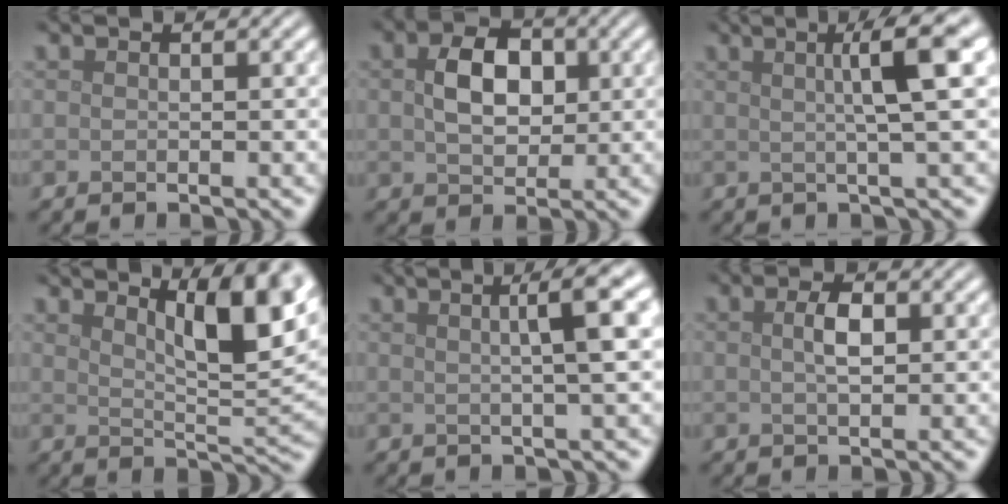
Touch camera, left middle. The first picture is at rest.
{"total": 4.4, "force": [0.7, 3.0, 3.2], "torque": [-0.064, 0.002, 0.009]}
{"total": 6.1, "force": [1.5, 0.8, 5.8], "torque": [-0.080, 0.021, 0.021]}
{"total": 8.1, "force": [4.1, 2.1, 6.6], "torque": [-0.084, 0.003, 0.069]}
{"total": 5.3, "force": [1.2, 0.9, 5.0], "torque": [-0.062, 0.020, 0.018]}
{"total": 2.1, "force": [0.4, 0.8, 1.9], "torque": [-0.039, 0.003, 0.006]}